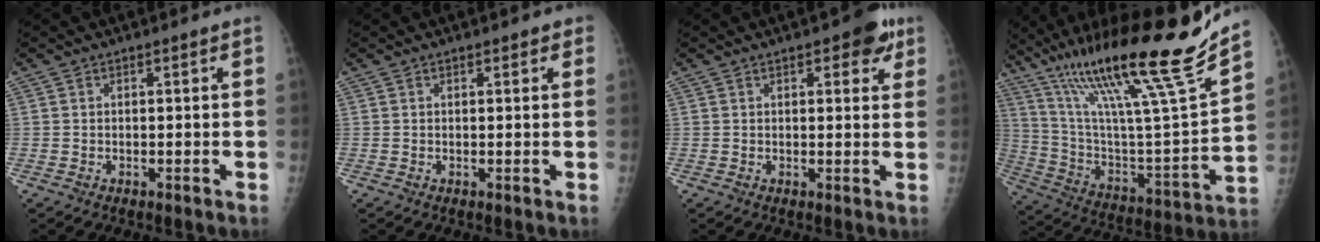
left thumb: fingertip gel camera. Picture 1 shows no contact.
{"total": 1.1, "force": [0.8, 0.6, 0.6], "torque": [0.003, -0.002, 0.005]}
{"total": 5.6, "force": [2.9, 2.4, 4.1], "torque": [-0.028, -0.008, 0.027]}
{"total": 28.5, "force": [20.4, 1.7, 19.8], "torque": [-0.315, -0.076, 0.353]}